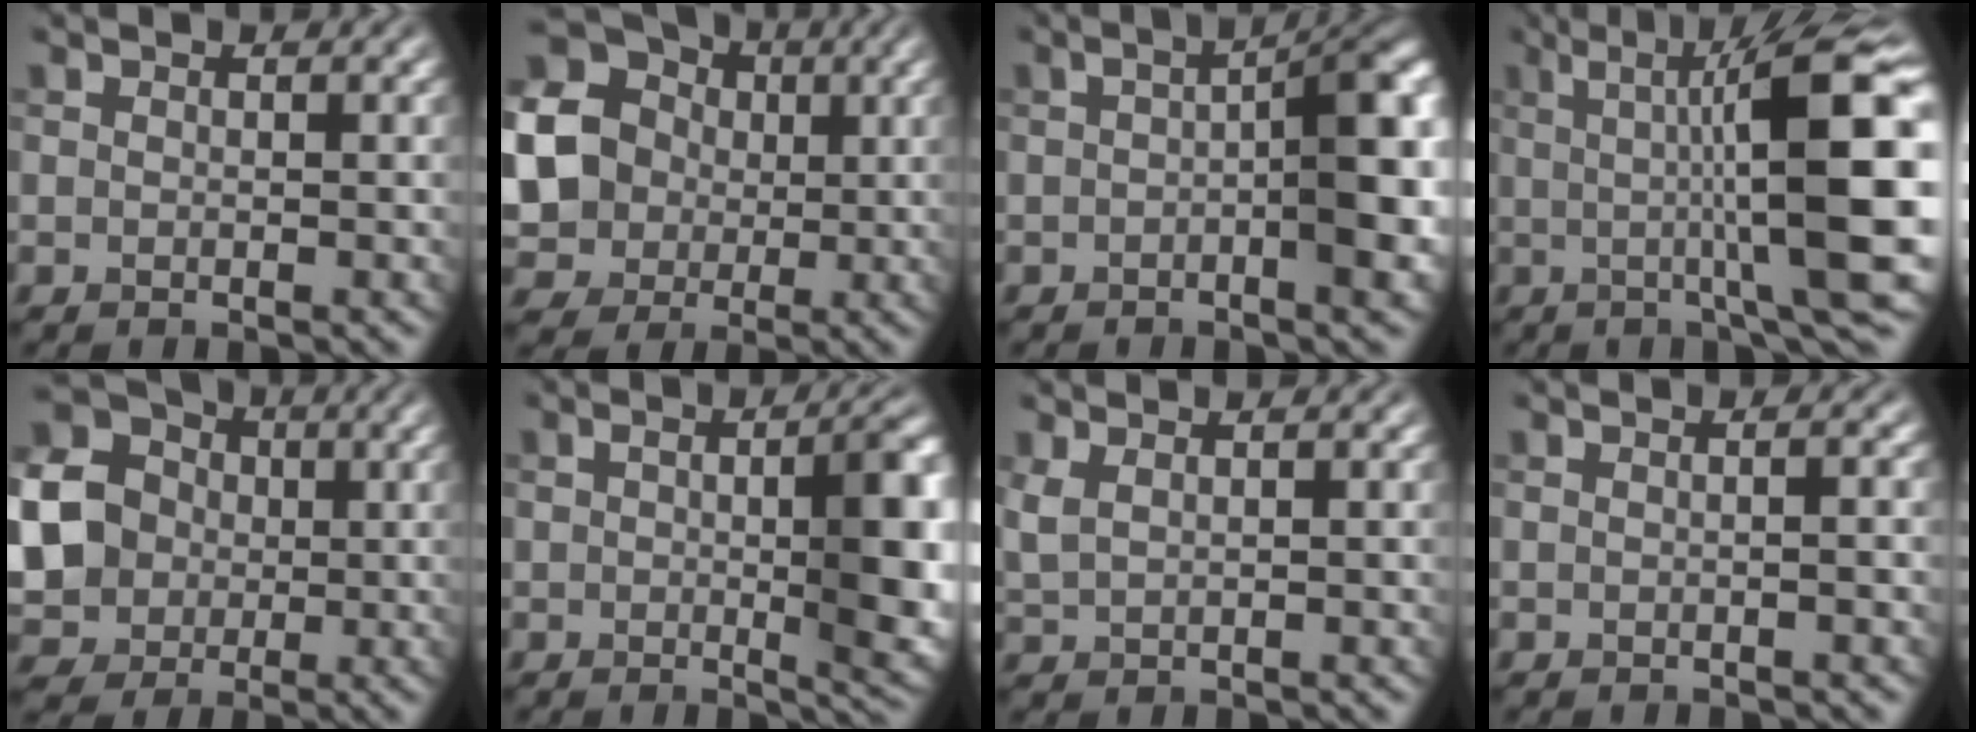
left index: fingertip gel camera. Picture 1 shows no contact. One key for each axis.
{"total": 21.1, "fx": 2.4, "fy": 19.7, "fz": 7.2, "tx": -0.213, "ty": -0.005, "tz": 0.011}
{"total": 7.5, "fx": -0.5, "fy": 1.9, "fz": 7.2, "tx": -0.093, "ty": 0.004, "tz": -0.009}
{"total": 13.8, "fx": 1.4, "fy": 2.8, "fz": 13.5, "tx": -0.161, "ty": 0.012, "tz": 0.022}
{"total": 12.6, "fx": -0.4, "fy": 11.6, "fz": 4.8, "tx": -0.165, "ty": 0.000, "tz": -0.032}
{"total": 8.3, "fx": 0.3, "fy": 2.7, "fz": 7.9, "tx": -0.107, "ty": -0.004, "tz": 0.007}
{"total": 1.7, "fx": 1.0, "fy": 0.7, "fz": 1.2, "tx": -0.028, "ty": 0.003, "tz": 0.024}
{"total": 2.2, "fx": 0.0, "fy": 0.9, "fz": 2.0, "tx": -0.009, "ty": 0.004, "tz": -0.009}